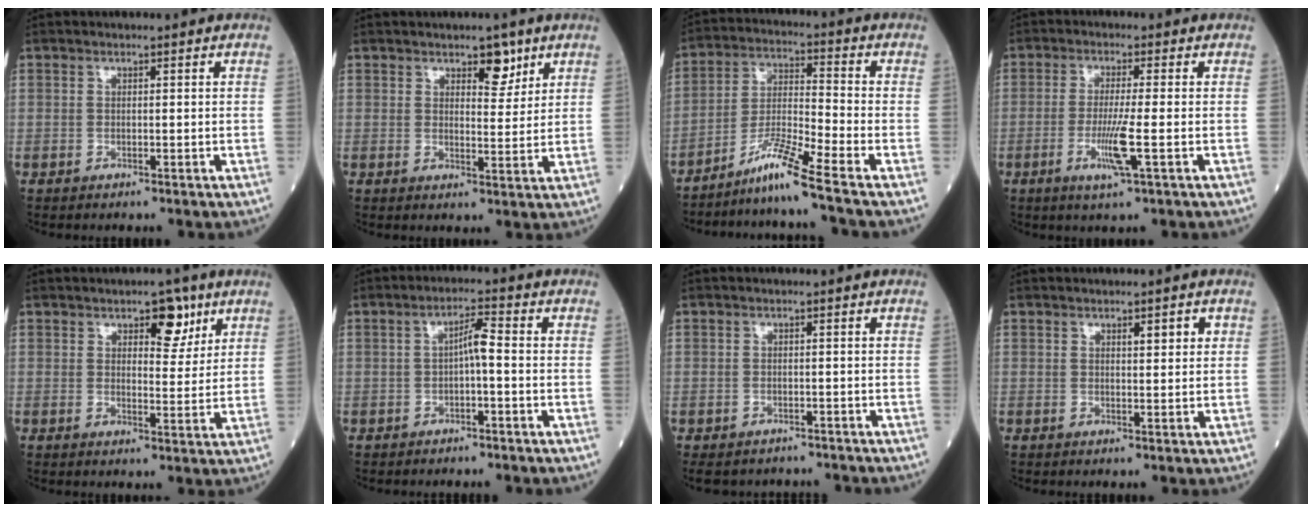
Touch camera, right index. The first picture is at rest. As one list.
[{"total": 4.1, "force": [2.7, 1.7, 2.6], "torque": [-0.030, -0.003, 0.039]}, {"total": 8.5, "force": [-6.6, -1.9, 5.0], "torque": [-0.102, -0.023, -0.126]}, {"total": 5.7, "force": [-1.8, -0.6, 5.4], "torque": [-0.109, -0.016, -0.036]}, {"total": 5.3, "force": [3.1, 2.3, 3.6], "torque": [-0.045, 0.000, 0.042]}, {"total": 3.2, "force": [-0.5, 0.4, 3.2], "torque": [-0.052, 0.011, -0.008]}, {"total": 7.0, "force": [-6.0, 3.5, 0.6], "torque": [-0.006, 0.004, -0.076]}, {"total": 2.3, "force": [1.1, 0.5, 2.0], "torque": [-0.029, 0.000, 0.015]}]